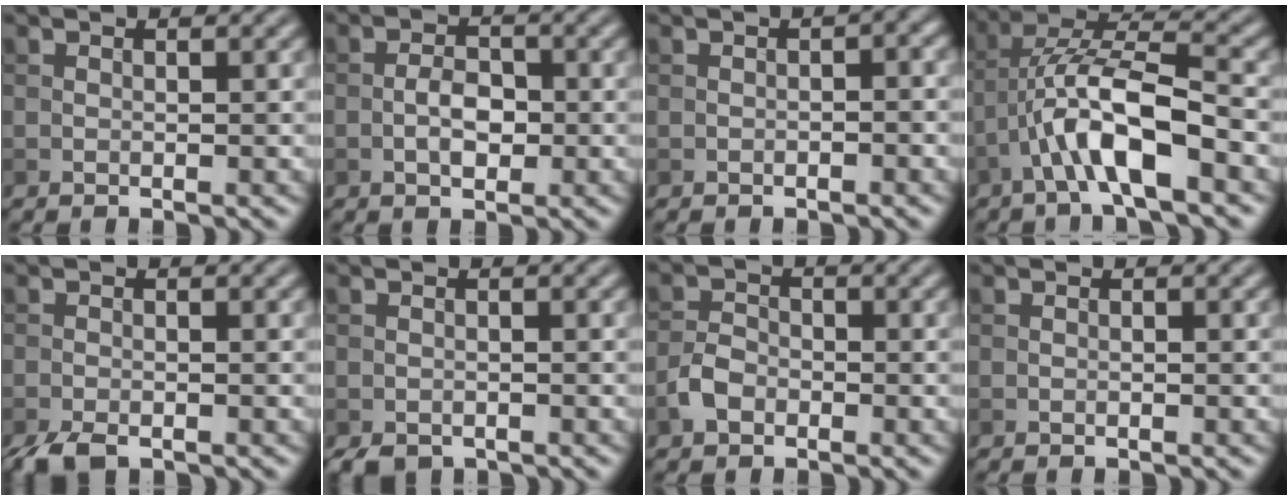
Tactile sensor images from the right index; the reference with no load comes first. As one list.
[{"total": 2.6, "force": [-0.6, 1.4, 2.1], "torque": [-0.038, 0.004, -0.014]}, {"total": 1.7, "force": [-0.2, 0.6, 1.6], "torque": [-0.022, 0.002, -0.004]}, {"total": 7.7, "force": [-3.2, 2.1, 6.7], "torque": [-0.127, 0.019, -0.061]}, {"total": 2.8, "force": [-2.2, 0.9, 1.6], "torque": [-0.033, -0.008, -0.043]}, {"total": 1.4, "force": [-1.1, 0.7, 0.5], "torque": [-0.008, -0.004, -0.020]}, {"total": 2.4, "force": [-1.3, 1.7, 1.2], "torque": [-0.021, 0.006, -0.030]}, {"total": 0.0}]